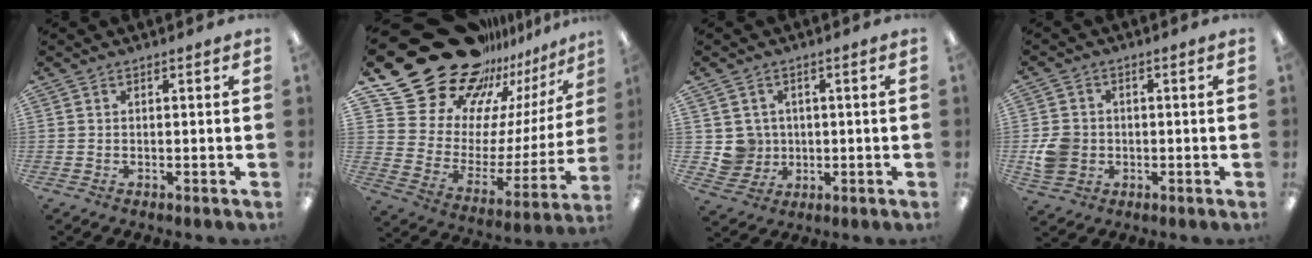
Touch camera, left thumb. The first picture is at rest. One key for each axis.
{"total": 28.2, "fx": 21.3, "fy": 14.2, "fz": 11.8, "tx": -0.174, "ty": -0.173, "tz": 0.410}
{"total": 5.7, "fx": 1.0, "fy": 5.6, "fz": 0.4, "tx": -0.013, "ty": 0.003, "tz": 0.026}
{"total": 6.5, "fx": -1.0, "fy": 5.9, "fz": 2.6, "tx": -0.054, "ty": 0.015, "tz": -0.013}